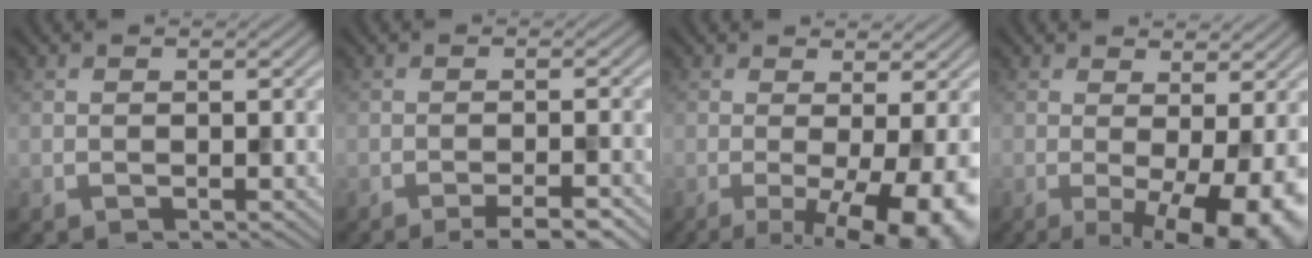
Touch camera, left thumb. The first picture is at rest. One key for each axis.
{"total": 4.3, "fx": -3.0, "fy": 0.6, "fz": 3.0, "tx": -0.041, "ty": 0.009, "tz": -0.048}
{"total": 10.6, "fx": -2.6, "fy": 2.7, "fz": 9.8, "tx": -0.119, "ty": 0.000, "tz": -0.031}
{"total": 9.6, "fx": -1.9, "fy": 2.6, "fz": 9.1, "tx": -0.118, "ty": -0.003, "tz": -0.021}